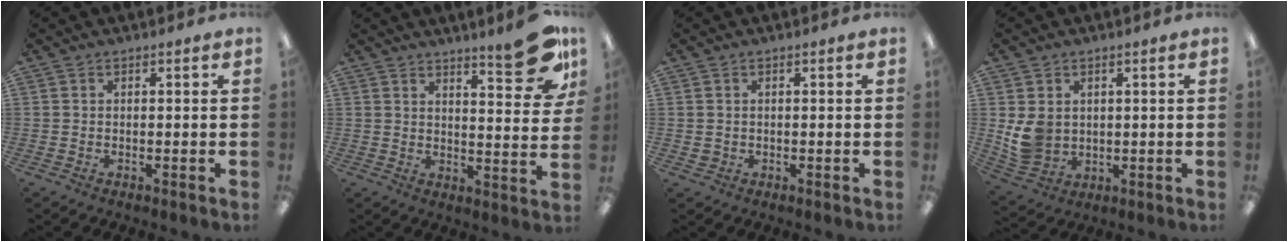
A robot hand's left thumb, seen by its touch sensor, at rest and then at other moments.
{"total": 12.9, "force": [8.6, 2.8, 9.2], "torque": [-0.107, -0.056, 0.133]}
{"total": 1.1, "force": [0.3, 1.0, 0.2], "torque": [-0.007, 0.004, 0.005]}
{"total": 6.7, "force": [1.4, 5.7, 3.3], "torque": [-0.064, 0.001, 0.032]}